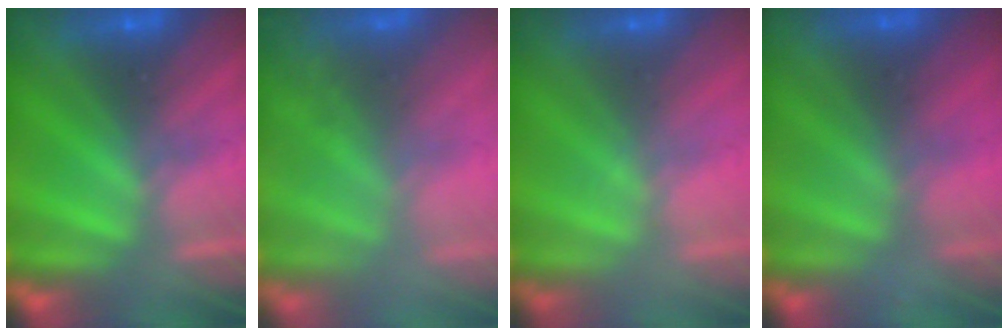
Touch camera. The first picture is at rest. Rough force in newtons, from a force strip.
{"total": 7.4}
{"total": 2.2}
{"total": 8.5}